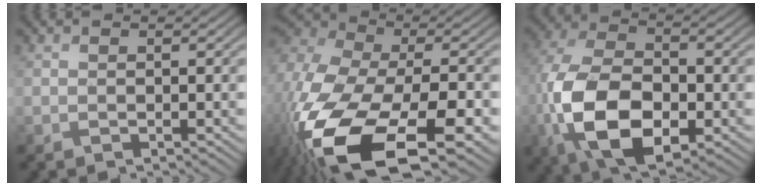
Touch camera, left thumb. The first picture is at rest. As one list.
[{"total": 22.1, "force": [-9.5, 12.1, 15.8], "torque": [-0.364, -0.108, -0.101]}, {"total": 14.8, "force": [-4.4, 8.5, 11.2], "torque": [-0.276, -0.031, -0.087]}]